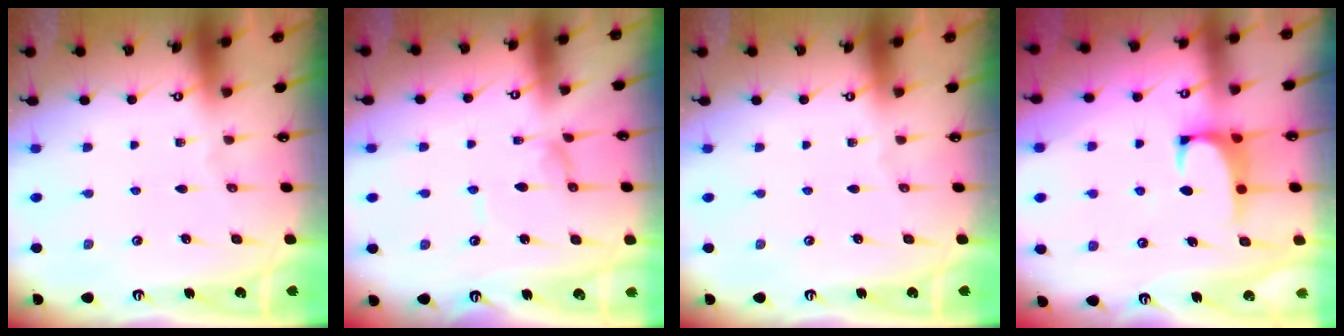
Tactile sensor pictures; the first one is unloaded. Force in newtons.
{"total": 1.1, "press": 1.0, "slide": 0.3}
{"total": 0.0}
{"total": 1.3, "press": 1.1, "slide": 0.8}